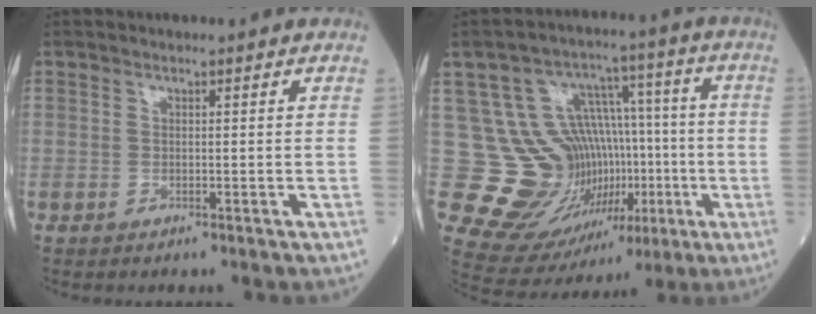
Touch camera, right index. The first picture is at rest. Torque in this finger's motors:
{"motor_torque": [0.24, -0.10, 0.00, -0.01]}